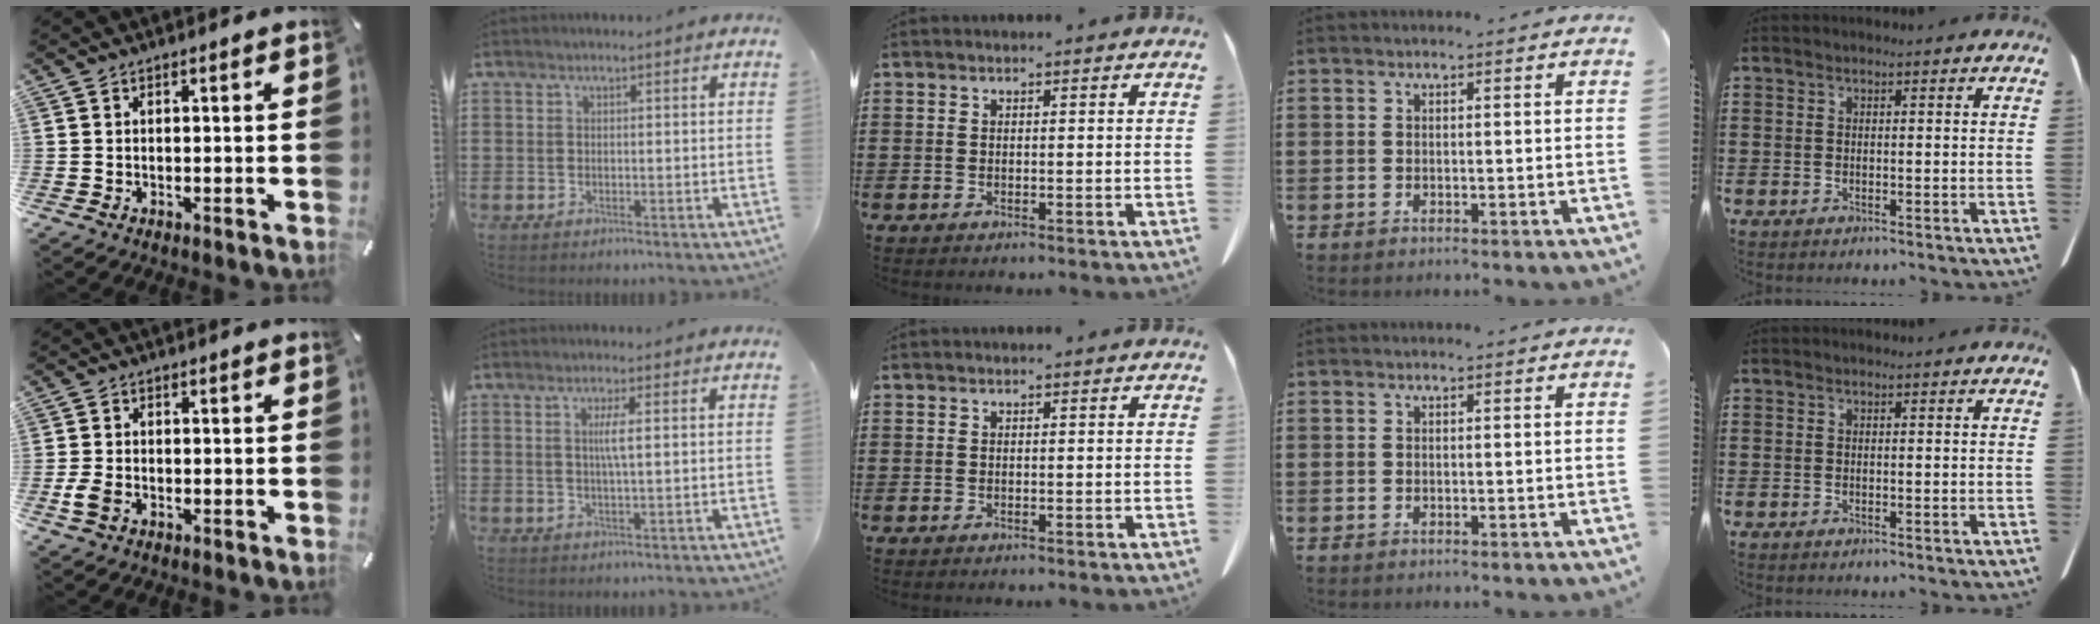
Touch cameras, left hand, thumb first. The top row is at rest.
{"thumb": {"total": 3.6, "force": [-1.4, 2.2, 2.4], "torque": [-0.058, 0.000, -0.029]}, "index": {"total": 3.0, "force": [0.5, 0.2, 2.9], "torque": [-0.060, -0.002, 0.006]}}